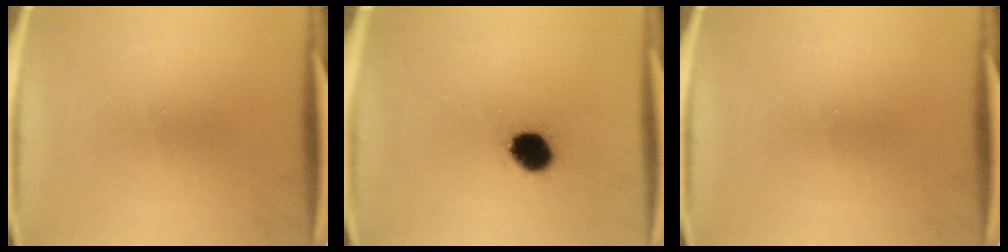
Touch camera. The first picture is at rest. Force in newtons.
{"total": 7.2}
{"total": 0.0}